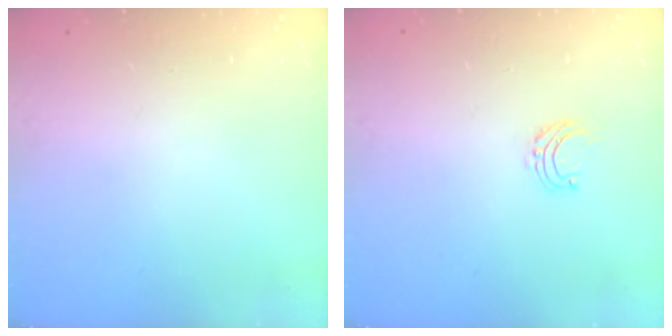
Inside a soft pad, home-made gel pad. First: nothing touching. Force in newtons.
{"total": 4.7, "press": 4.7, "slide": 0.4}